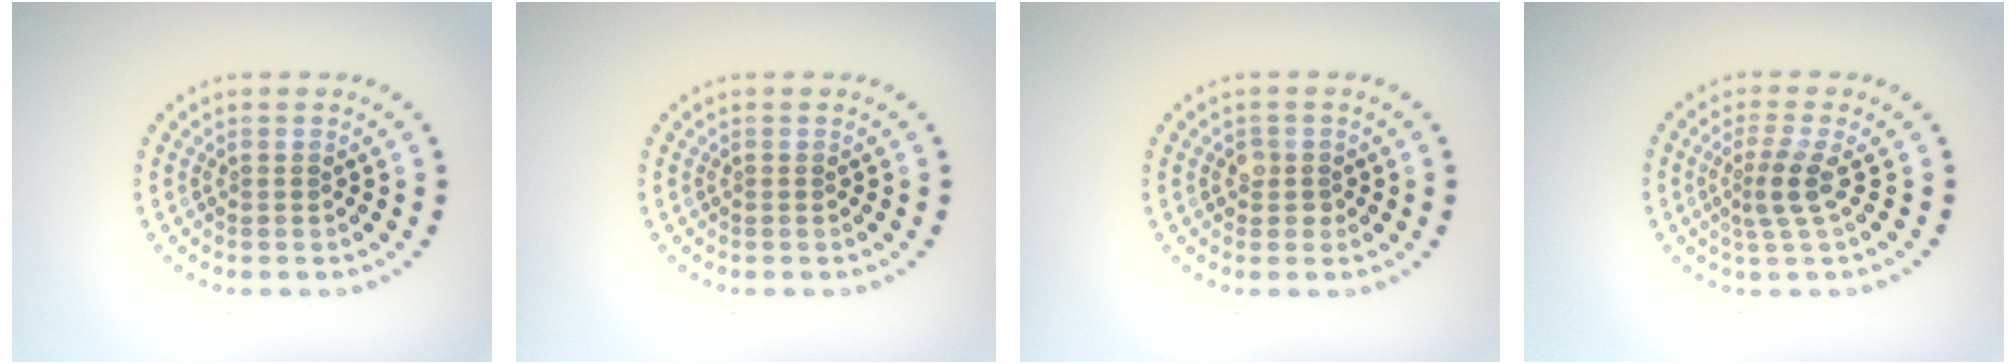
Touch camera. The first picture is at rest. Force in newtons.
{"total": 0.0}
{"total": 1.5, "press": 1.3, "slide": 0.6}
{"total": 2.5, "press": 1.8, "slide": 1.6}